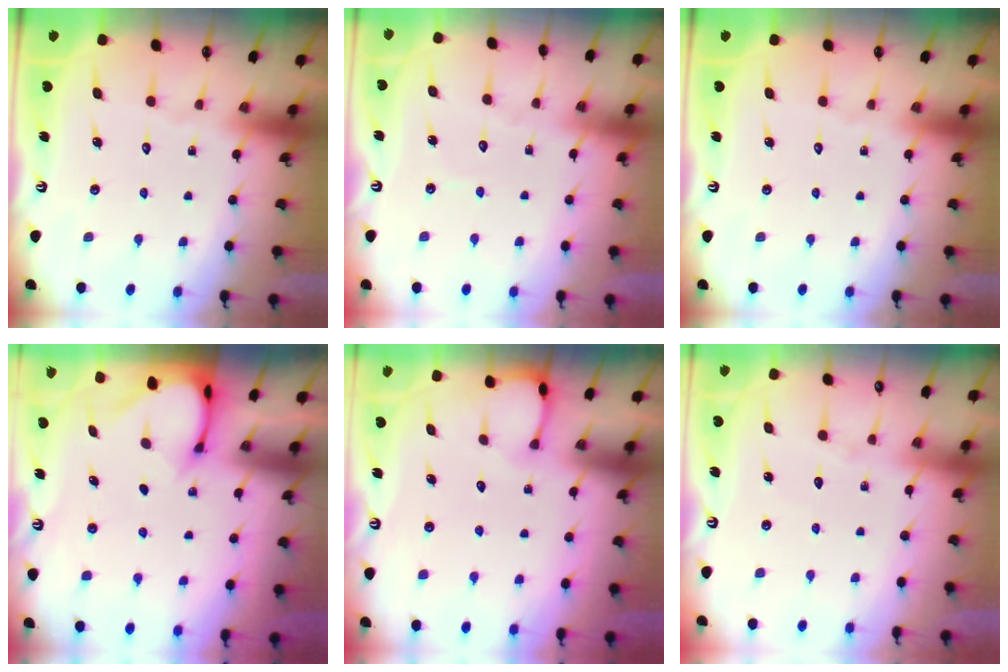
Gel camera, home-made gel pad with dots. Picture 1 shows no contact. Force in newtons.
{"total": 2.7, "press": 2.6, "slide": 0.3}
{"total": 0.0}
{"total": 3.2, "press": 3.2, "slide": 0.3}
{"total": 3.3, "press": 3.3, "slide": 0.4}
{"total": 3.5, "press": 3.5, "slide": 0.5}